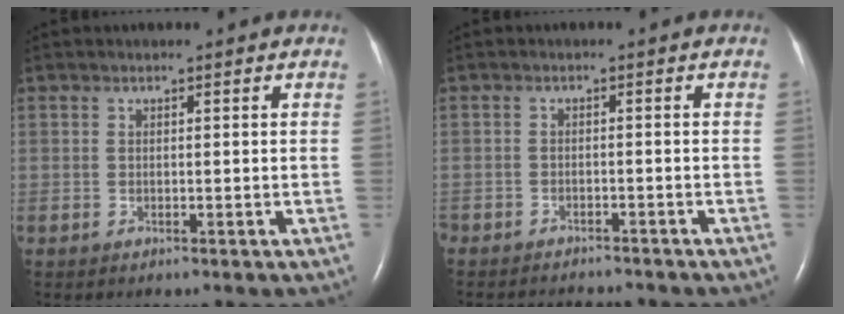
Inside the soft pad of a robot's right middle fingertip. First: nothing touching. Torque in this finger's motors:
{"motor_torque": [0.00, 0.00, 0.00, -0.01]}